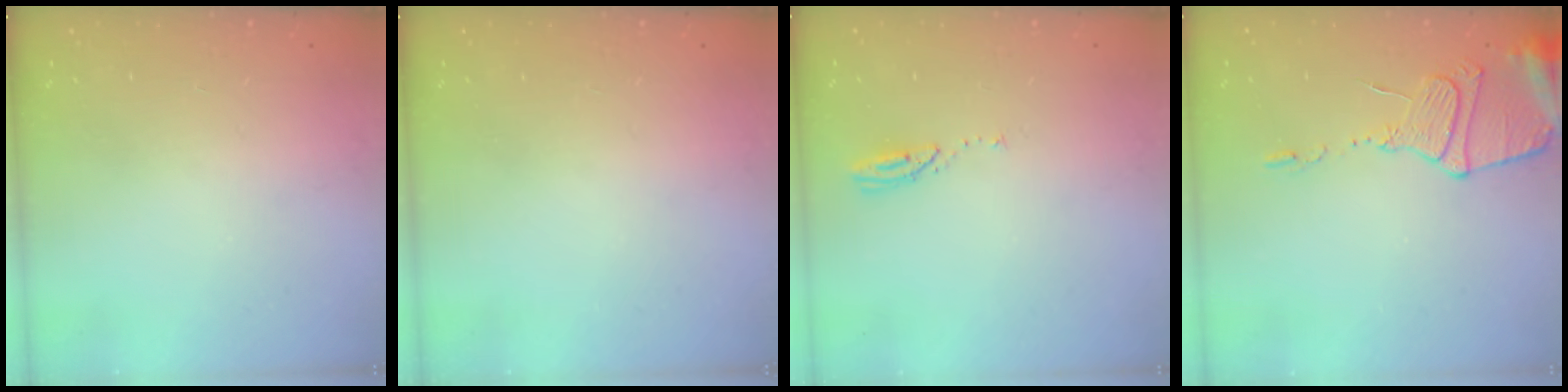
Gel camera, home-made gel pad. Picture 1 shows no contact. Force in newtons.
{"total": 0.0}
{"total": 2.9, "press": 2.9, "slide": 0.3}
{"total": 12.3, "press": 12.3, "slide": 1.1}